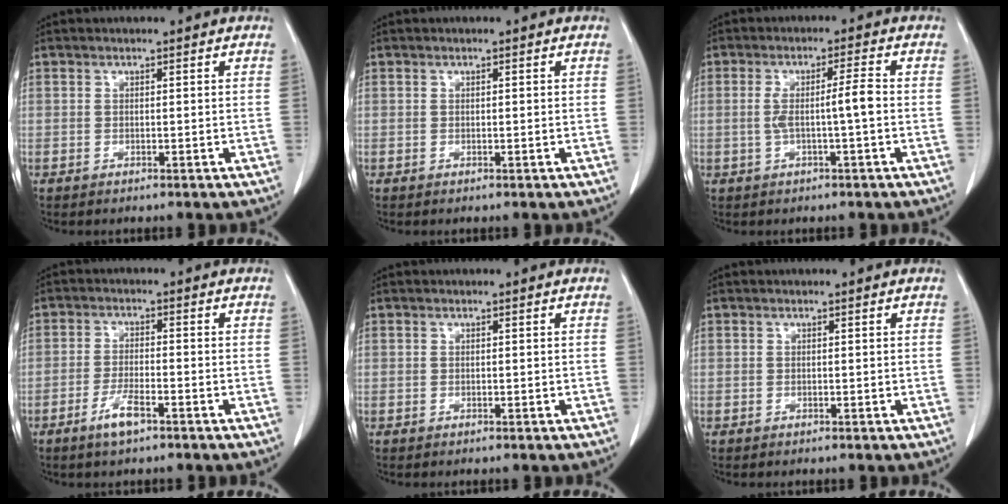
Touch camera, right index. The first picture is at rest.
{"total": 0.0}
{"total": 4.7, "force": [-0.6, -0.3, 4.6], "torque": [-0.088, 0.010, -0.006]}
{"total": 4.1, "force": [-2.6, 0.6, 3.2], "torque": [-0.065, -0.003, -0.047]}
{"total": 0.0}
{"total": 0.0}